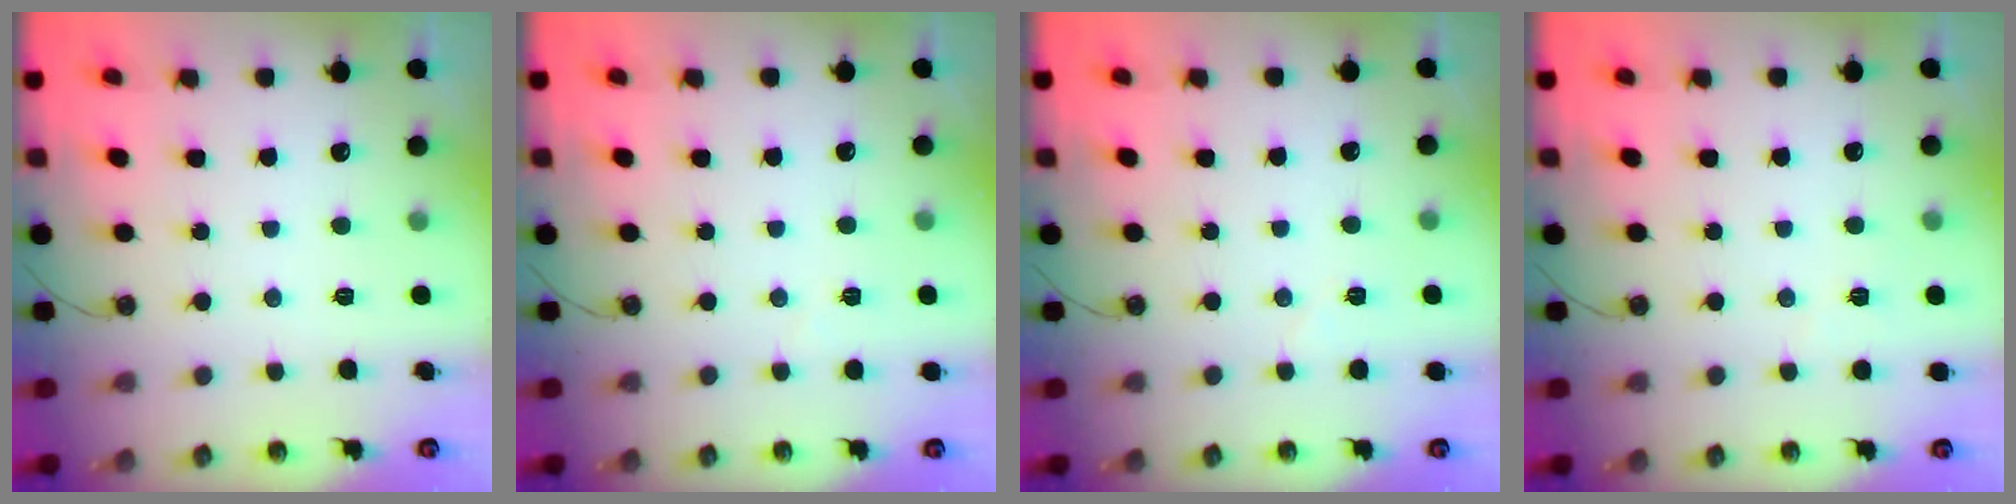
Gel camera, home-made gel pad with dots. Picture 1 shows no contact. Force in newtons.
{"total": 1.6, "press": 1.4, "slide": 0.6}
{"total": 3.8, "press": 3.4, "slide": 1.7}
{"total": 3.6, "press": 2.3, "slide": 2.7}